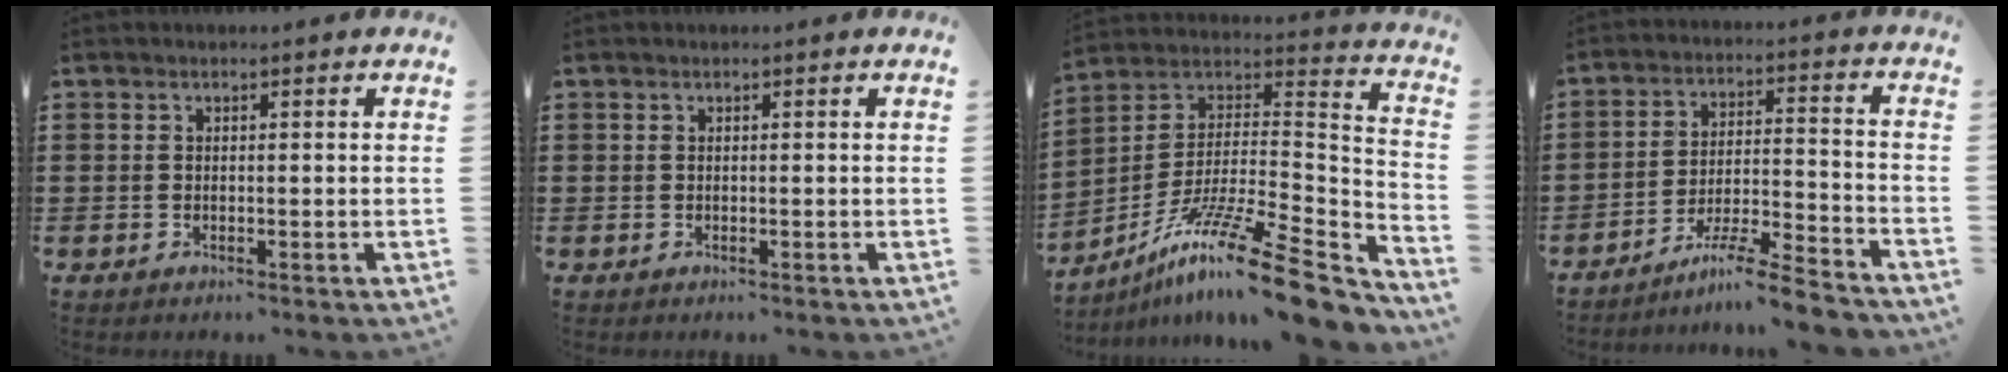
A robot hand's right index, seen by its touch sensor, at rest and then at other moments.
{"total": 0.0}
{"total": 16.8, "force": [-12.0, 1.5, 11.6], "torque": [-0.197, 0.022, -0.215]}
{"total": 7.9, "force": [-6.9, 0.0, 3.9], "torque": [-0.072, 0.002, -0.133]}